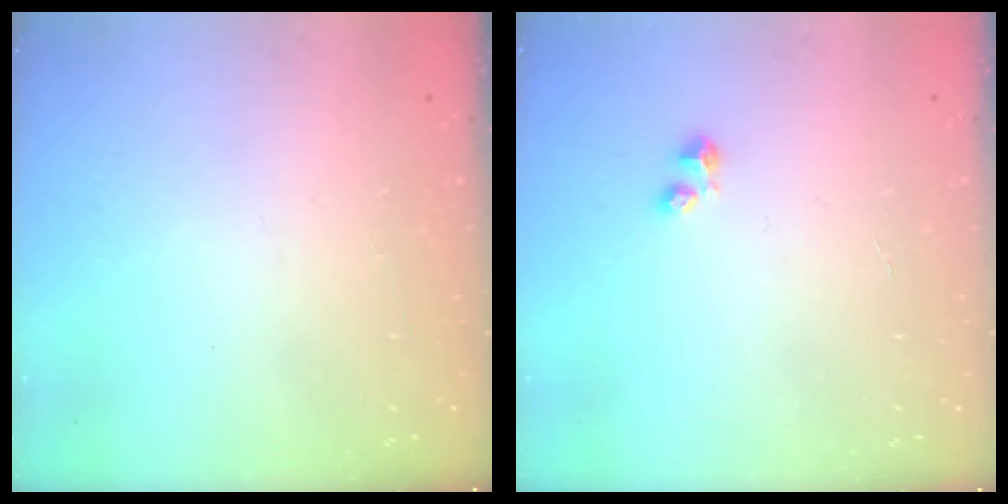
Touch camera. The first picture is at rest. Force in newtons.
{"total": 2.5, "press": 2.5, "slide": 0.4}